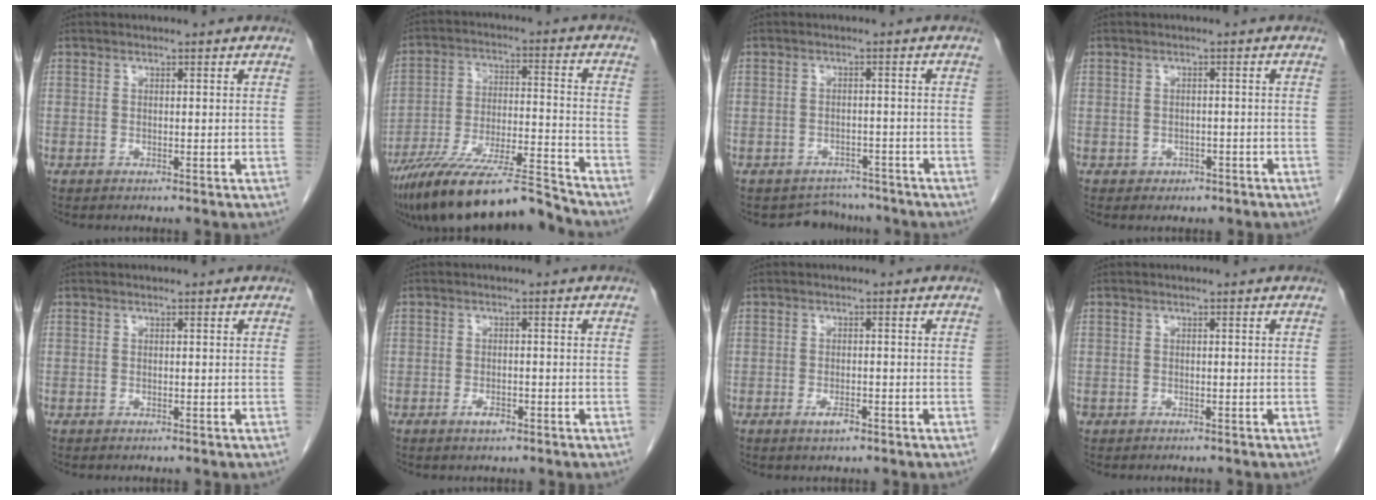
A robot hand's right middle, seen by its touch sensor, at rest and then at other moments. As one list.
[{"total": 16.9, "force": [-14.9, 0.2, 7.9], "torque": [-0.142, -0.001, -0.263]}, {"total": 4.4, "force": [-3.9, 1.7, -0.9], "torque": [0.010, 0.013, -0.053]}, {"total": 1.7, "force": [-1.0, 1.3, 0.3], "torque": [-0.014, 0.004, -0.007]}, {"total": 0.0}, {"total": 1.8, "force": [-1.1, 0.7, 1.3], "torque": [-0.028, -0.002, -0.016]}, {"total": 2.0, "force": [-1.2, 0.6, 1.5], "torque": [-0.031, -0.002, -0.017]}, {"total": 1.1, "force": [-0.8, 0.6, 0.2], "torque": [-0.011, 0.001, -0.012]}]